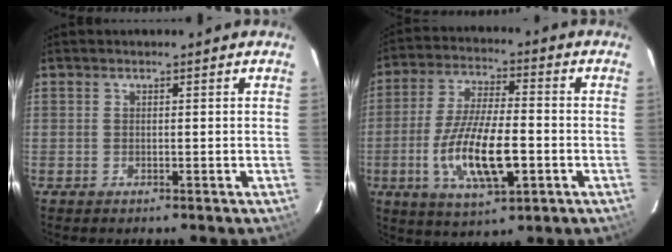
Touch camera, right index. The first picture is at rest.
{"total": 14.9, "force": [-4.1, 4.9, 13.5], "torque": [-0.272, -0.014, -0.070]}